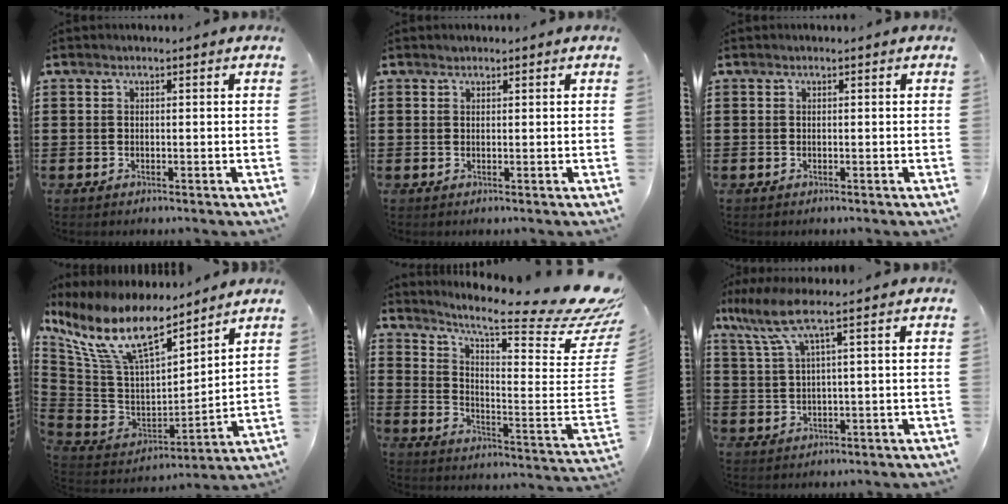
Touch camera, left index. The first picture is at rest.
{"total": 0.5, "force": [0.5, 0.3, 0.0], "torque": [-0.001, 0.001, 0.010]}
{"total": 0.0}
{"total": 13.4, "force": [9.1, 4.1, 8.9], "torque": [-0.209, -0.057, 0.160]}
{"total": 12.3, "force": [9.6, 1.1, 7.7], "torque": [-0.152, -0.078, 0.153]}
{"total": 6.4, "force": [3.0, 0.8, 5.6], "torque": [-0.134, -0.007, 0.045]}